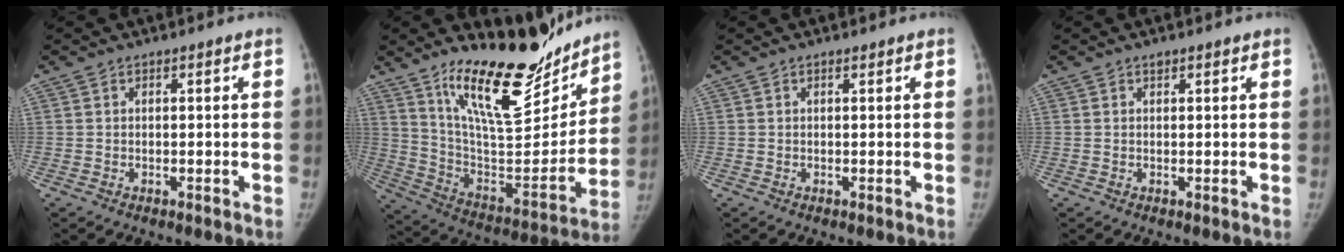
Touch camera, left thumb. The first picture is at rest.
{"total": 24.3, "force": [18.2, 8.1, 13.9], "torque": [-0.164, -0.115, 0.303]}
{"total": 0.0}
{"total": 0.6, "force": [0.5, 0.3, 0.2], "torque": [0.002, -0.003, 0.006]}